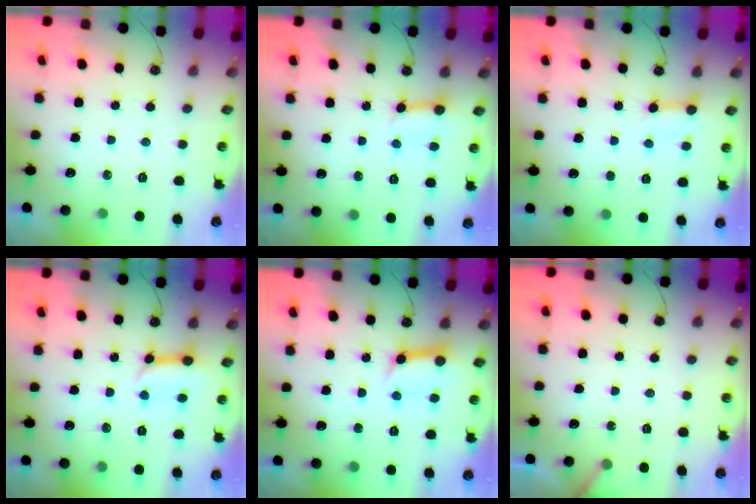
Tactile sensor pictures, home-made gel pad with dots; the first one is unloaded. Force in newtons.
{"total": 4.2, "press": 4.2, "slide": 0.5}
{"total": 3.7, "press": 3.6, "slide": 0.5}
{"total": 8.6, "press": 8.6, "slide": 0.4}
{"total": 9.3, "press": 9.2, "slide": 1.2}
{"total": 2.3, "press": 2.3, "slide": 0.1}